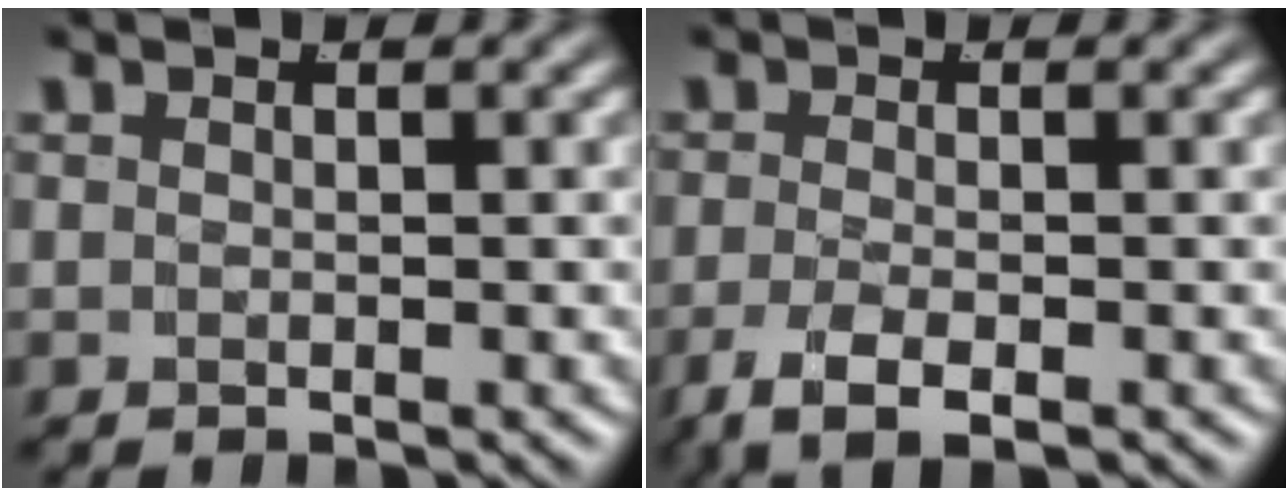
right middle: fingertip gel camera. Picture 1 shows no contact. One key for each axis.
{"total": 4.0, "fx": -2.5, "fy": 1.4, "fz": 2.9, "tx": -0.062, "ty": -0.020, "tz": -0.029}